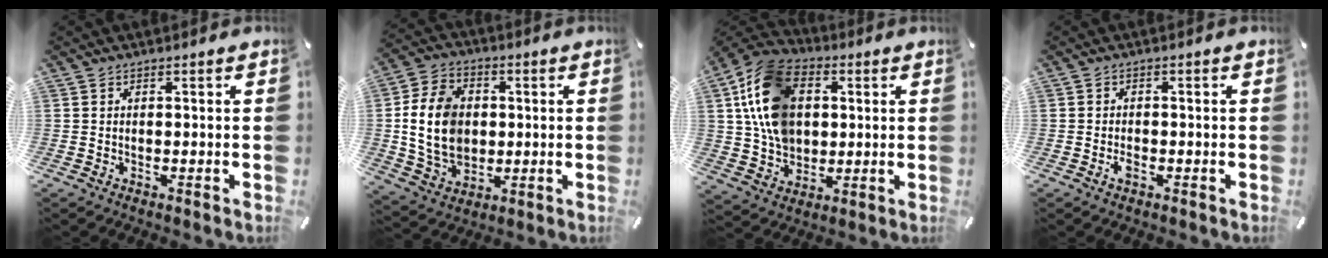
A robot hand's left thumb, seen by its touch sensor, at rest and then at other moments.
{"total": 13.3, "force": [0.4, 10.6, 8.1], "torque": [-0.171, 0.011, 0.008]}
{"total": 16.0, "force": [3.4, 12.4, 9.6], "torque": [-0.218, 0.001, 0.065]}
{"total": 1.7, "force": [-0.9, 0.8, 1.2], "torque": [-0.029, 0.001, -0.019]}